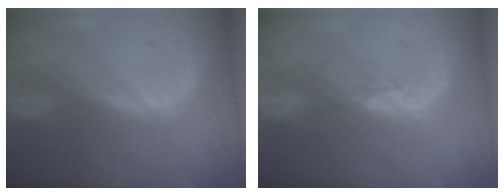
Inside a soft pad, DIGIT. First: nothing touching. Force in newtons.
{"total": 3.3, "press": 2.8, "slide": 1.7}